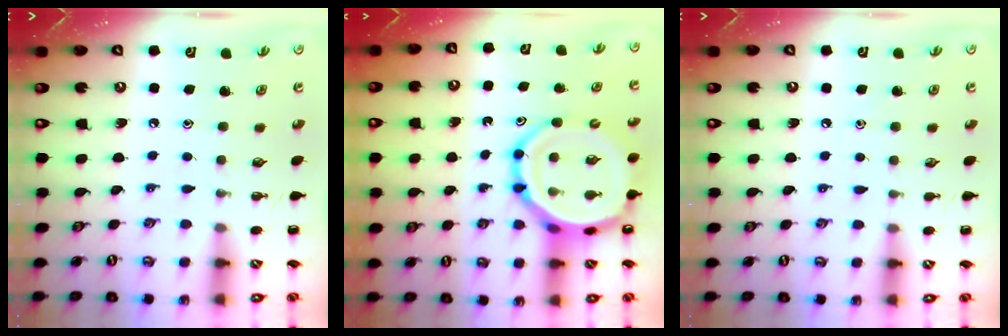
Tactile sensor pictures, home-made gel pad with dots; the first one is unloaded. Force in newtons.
{"total": 13.5, "press": 13.1, "slide": 3.3}
{"total": 3.8, "press": 3.6, "slide": 1.3}